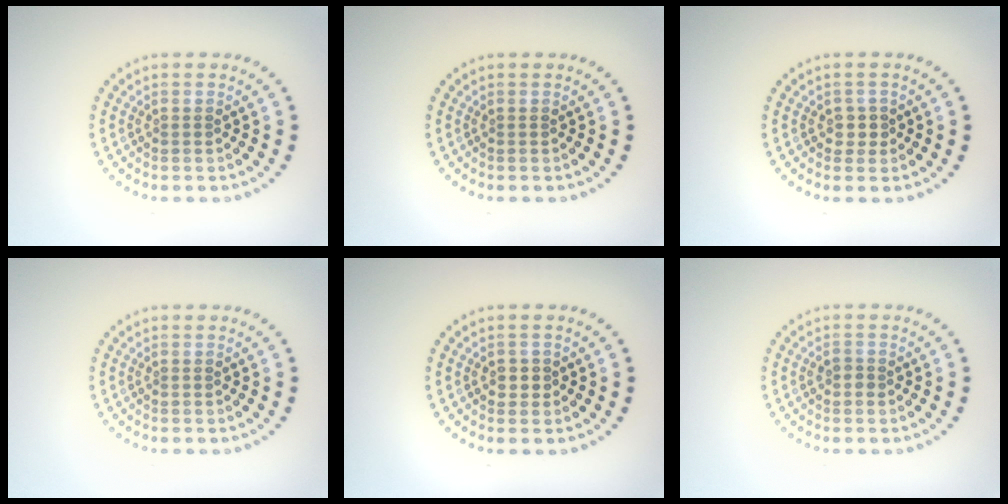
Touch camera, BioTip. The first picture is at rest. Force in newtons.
{"total": 0.0}
{"total": 1.2, "press": 1.0, "slide": 0.6}
{"total": 0.0}
{"total": 1.1, "press": 1.1, "slide": 0.4}
{"total": 0.9, "press": 0.9, "slide": 0.3}